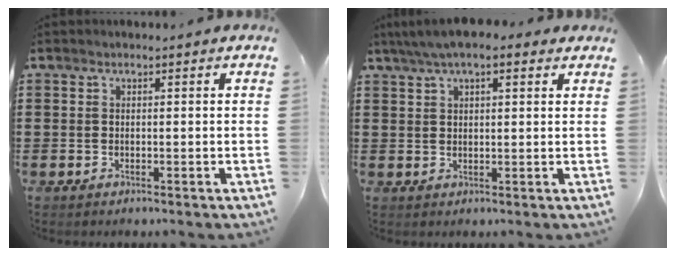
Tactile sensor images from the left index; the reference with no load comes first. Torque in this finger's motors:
{"motor_torque": [2.08, -0.07, 0.53, 0.07]}